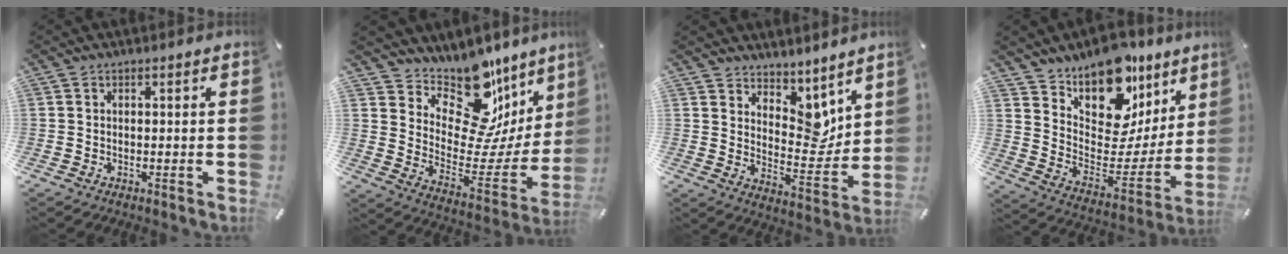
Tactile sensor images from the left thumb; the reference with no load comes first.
{"total": 17.1, "force": [12.9, 8.6, 7.2], "torque": [-0.089, -0.135, 0.218]}
{"total": 8.4, "force": [6.1, 5.5, 2.0], "torque": [-0.010, -0.077, 0.112]}
{"total": 18.1, "force": [13.9, 9.6, 6.2], "torque": [-0.091, -0.129, 0.246]}